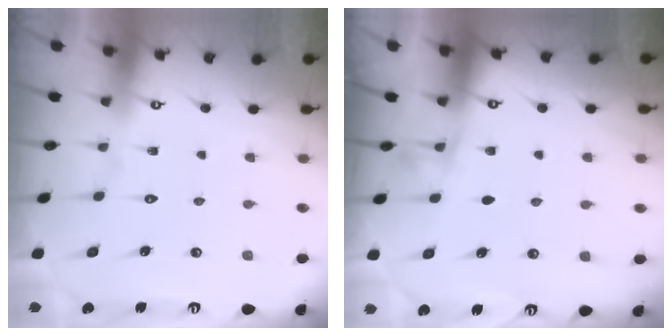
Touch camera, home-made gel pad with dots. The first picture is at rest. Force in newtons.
{"total": 2.4, "press": 2.4, "slide": 0.5}